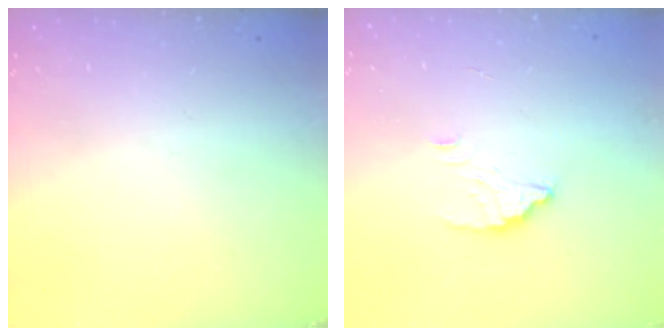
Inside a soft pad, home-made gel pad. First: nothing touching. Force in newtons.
{"total": 2.9, "press": 2.9, "slide": 0.2}